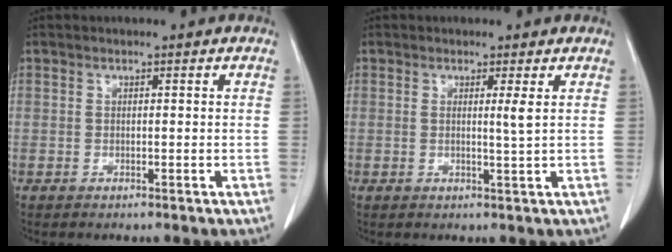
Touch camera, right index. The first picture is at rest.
{"total": 1.6, "force": [0.5, -0.5, 1.5], "torque": [-0.030, -0.006, 0.008]}